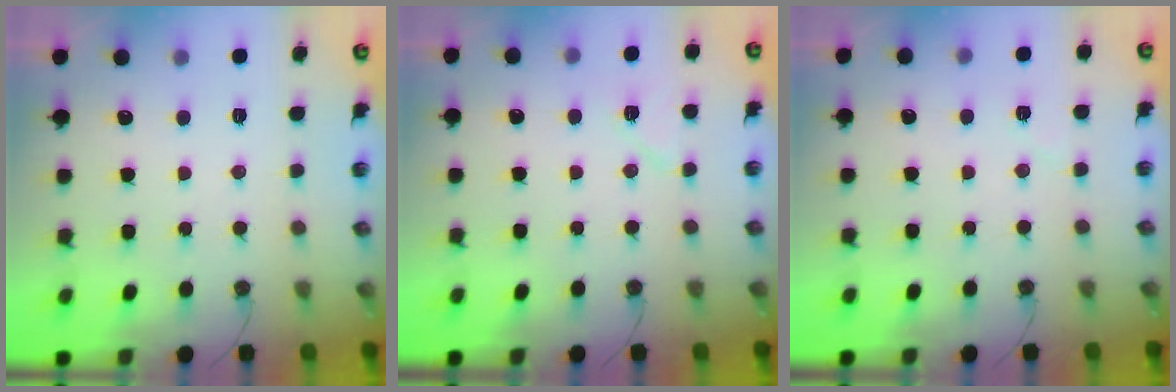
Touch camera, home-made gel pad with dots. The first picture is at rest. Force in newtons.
{"total": 6.9, "press": 6.8, "slide": 1.3}
{"total": 3.8, "press": 3.7, "slide": 0.8}